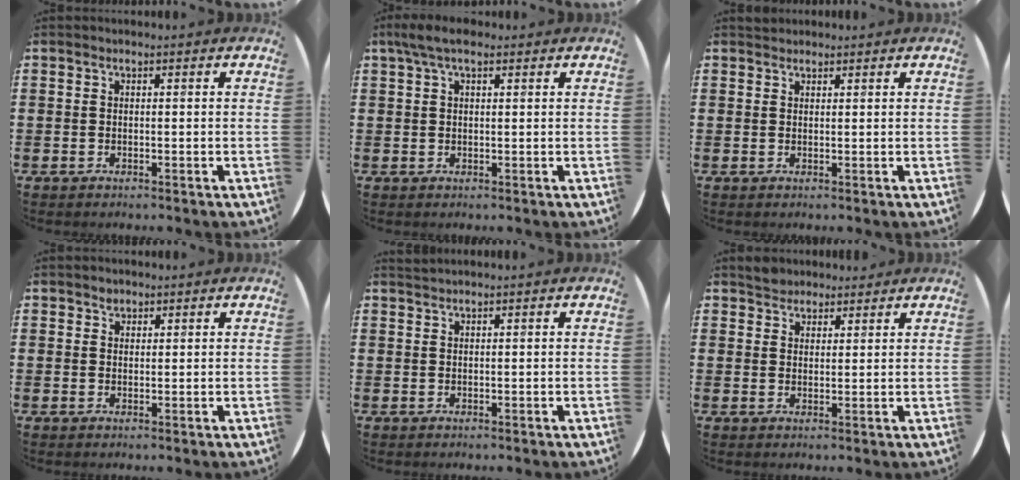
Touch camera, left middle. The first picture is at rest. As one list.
[{"total": 3.5, "force": [2.1, 1.3, 2.5], "torque": [-0.051, 0.009, 0.037]}, {"total": 0.9, "force": [0.9, 0.3, -0.2], "torque": [0.011, 0.000, 0.015]}, {"total": 1.3, "force": [1.0, 0.7, 0.1], "torque": [0.005, -0.001, 0.019]}, {"total": 0.7, "force": [0.7, -0.2, 0.0], "torque": [0.002, 0.001, 0.013]}, {"total": 2.8, "force": [2.6, 1.0, -0.2], "torque": [0.005, 0.000, 0.049]}]